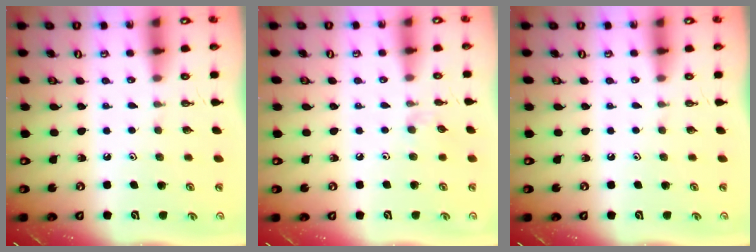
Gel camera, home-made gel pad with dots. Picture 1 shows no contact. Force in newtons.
{"total": 2.6, "press": 2.5, "slide": 0.4}
{"total": 0.0}